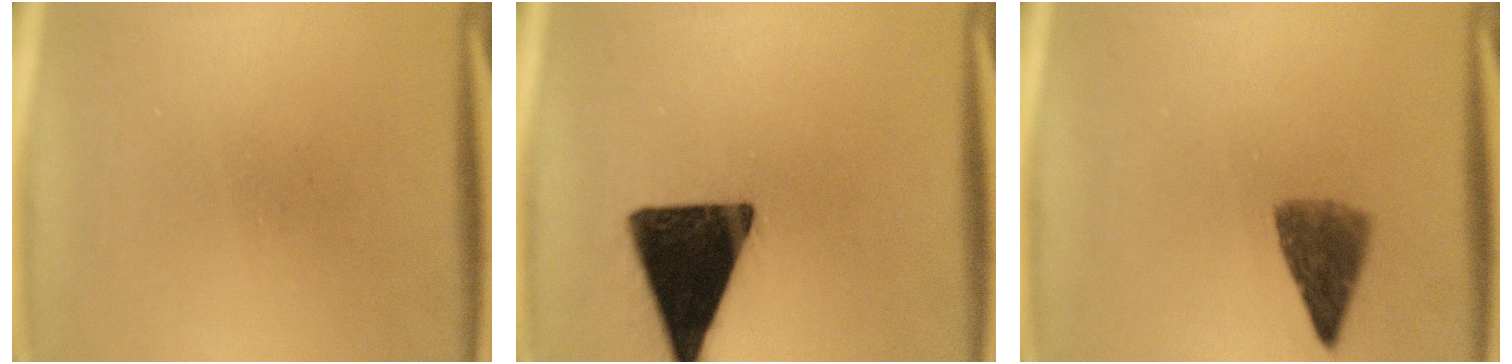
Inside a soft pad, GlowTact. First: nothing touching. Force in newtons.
{"total": 17.3}
{"total": 5.4}